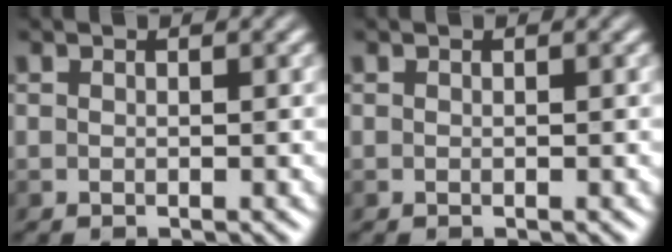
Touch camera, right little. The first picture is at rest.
{"total": 0.0}